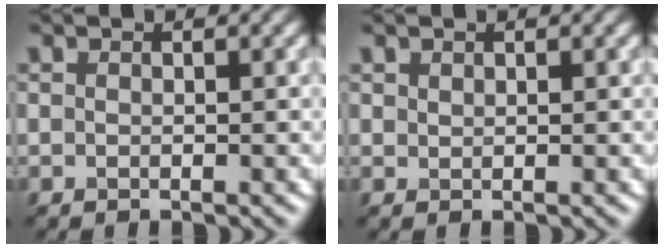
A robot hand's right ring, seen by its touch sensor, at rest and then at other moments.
{"total": 0.5, "force": [0.5, 0.2, 0.0], "torque": [-0.001, 0.000, 0.011]}